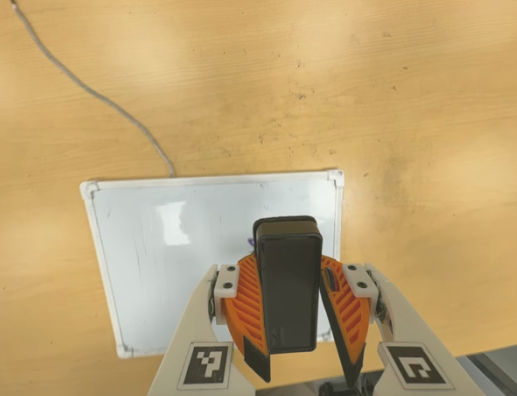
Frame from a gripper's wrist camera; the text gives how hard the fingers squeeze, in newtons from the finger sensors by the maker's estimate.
{"total": 8.7, "left": 9.1, "right": 8.2}